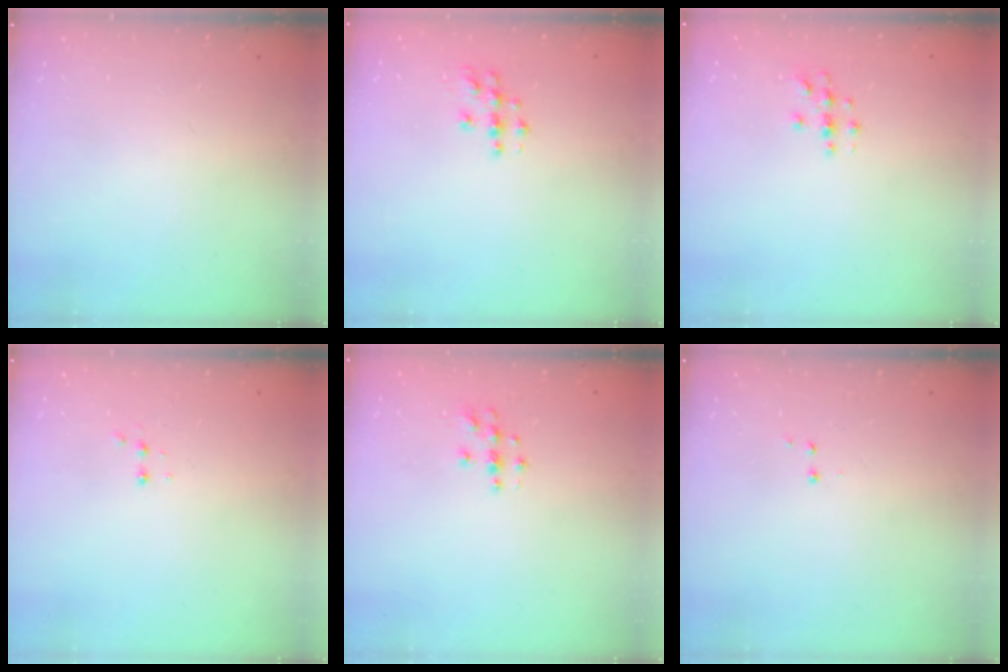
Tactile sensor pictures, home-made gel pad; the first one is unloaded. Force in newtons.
{"total": 5.2, "press": 5.1, "slide": 0.5}
{"total": 2.7, "press": 2.7, "slide": 0.3}
{"total": 2.5, "press": 2.4, "slide": 0.8}
{"total": 4.5, "press": 4.5, "slide": 0.5}
{"total": 2.9, "press": 2.8, "slide": 0.7}